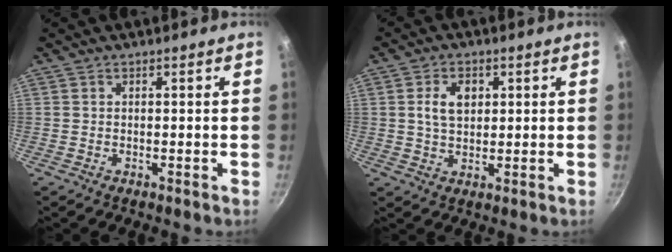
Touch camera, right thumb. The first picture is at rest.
{"total": 5.9, "force": [1.5, 4.0, 4.1], "torque": [-0.058, -0.003, 0.026]}